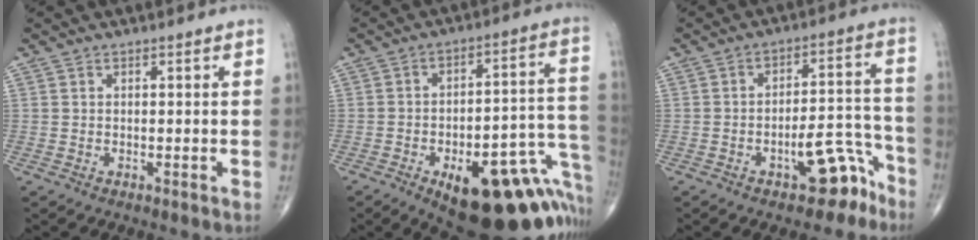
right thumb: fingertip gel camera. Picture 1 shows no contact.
{"total": 27.4, "force": [-12.5, 11.1, 21.7], "torque": [-0.181, 0.082, -0.158]}
{"total": 9.8, "force": [-6.0, 4.1, 6.6], "torque": [-0.063, 0.068, -0.079]}